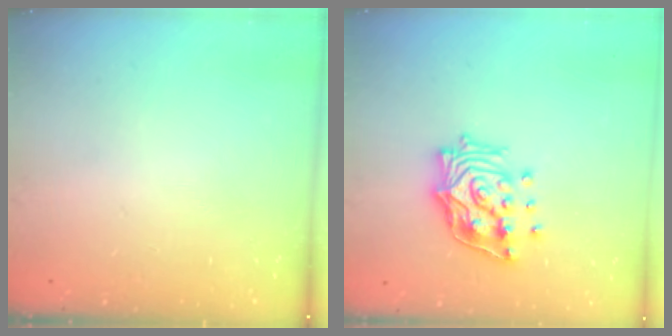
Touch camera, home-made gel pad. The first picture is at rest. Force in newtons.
{"total": 15.8, "press": 15.7, "slide": 1.6}